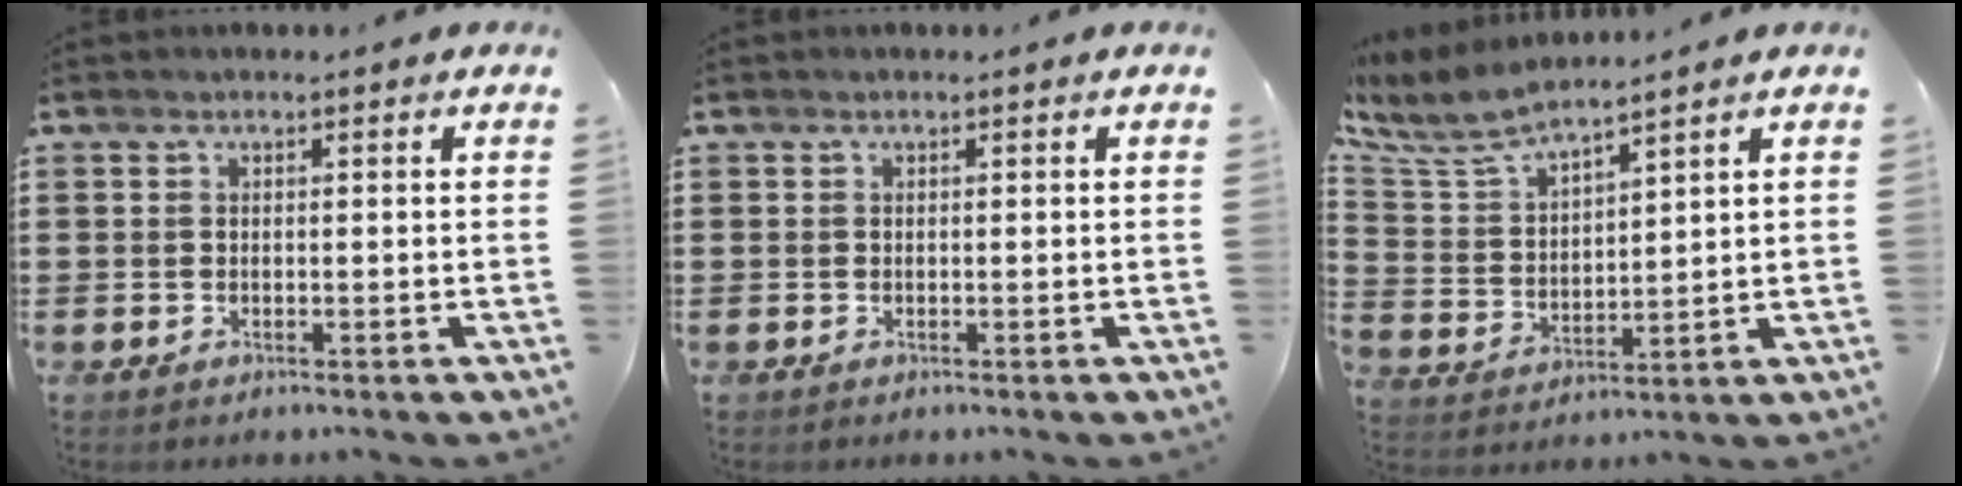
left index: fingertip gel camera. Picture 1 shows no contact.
{"total": 0.0}
{"total": 6.6, "force": [6.0, 0.9, 2.7], "torque": [-0.080, -0.031, 0.105]}